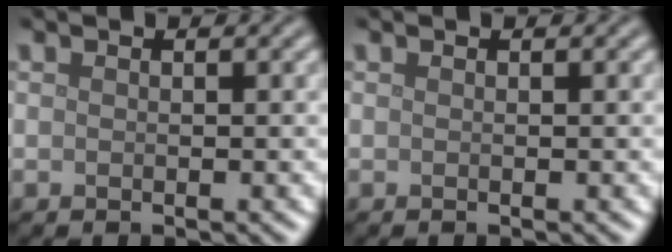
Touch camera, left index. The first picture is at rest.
{"total": 0.0}